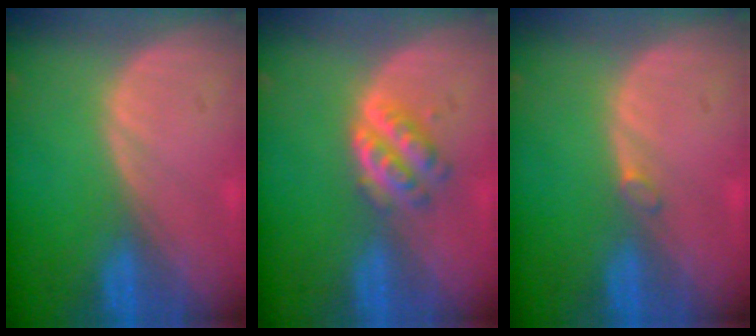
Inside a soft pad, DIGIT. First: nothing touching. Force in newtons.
{"total": 4.8, "press": 4.4, "slide": 2.1}
{"total": 0.9, "press": 0.8, "slide": 0.2}